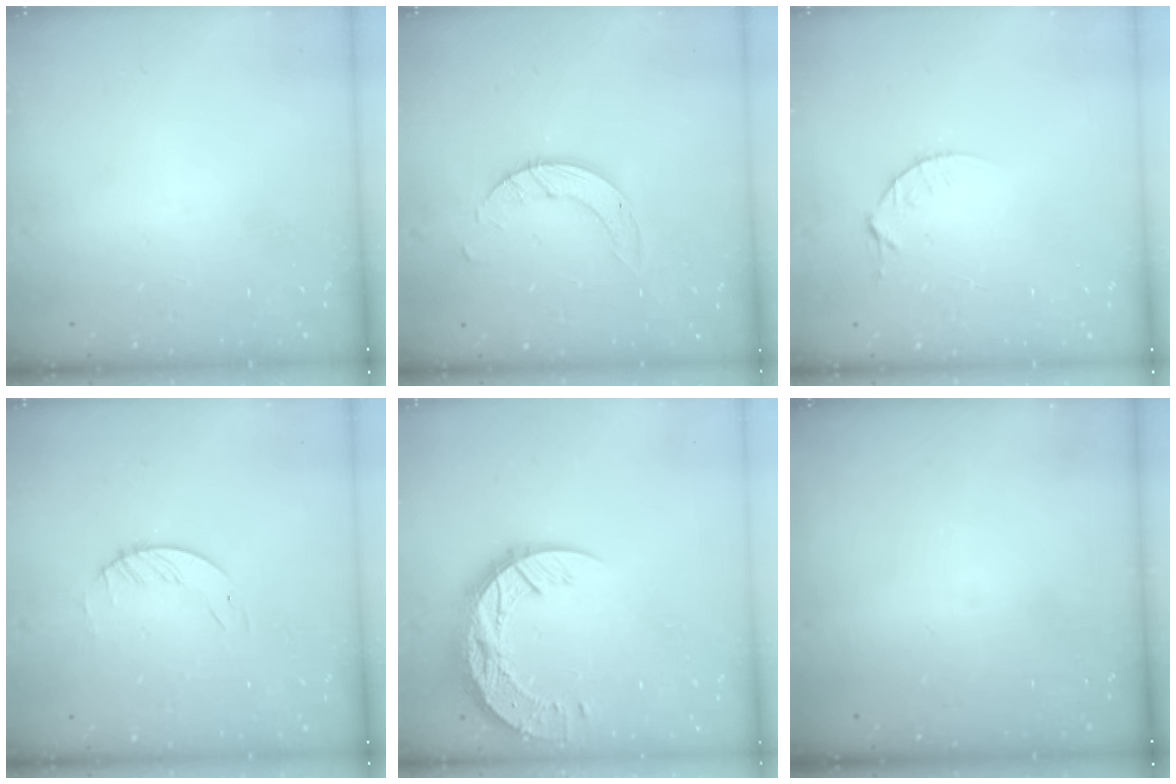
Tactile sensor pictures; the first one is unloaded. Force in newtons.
{"total": 6.5, "press": 6.5, "slide": 0.5}
{"total": 3.8, "press": 3.7, "slide": 0.5}
{"total": 1.6, "press": 1.6, "slide": 0.2}
{"total": 14.5, "press": 14.5, "slide": 1.3}
{"total": 0.0}